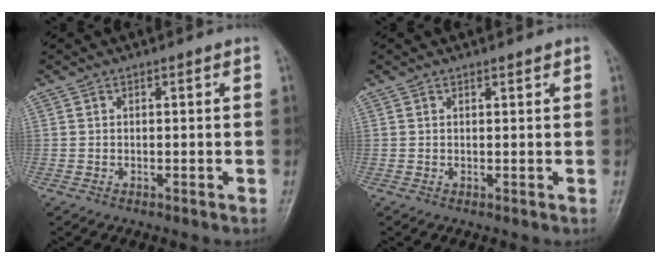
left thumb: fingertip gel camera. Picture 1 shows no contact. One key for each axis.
{"total": 0.6, "fx": 0.5, "fy": 0.1, "fz": 0.2, "tx": -0.006, "ty": -0.005, "tz": 0.008}